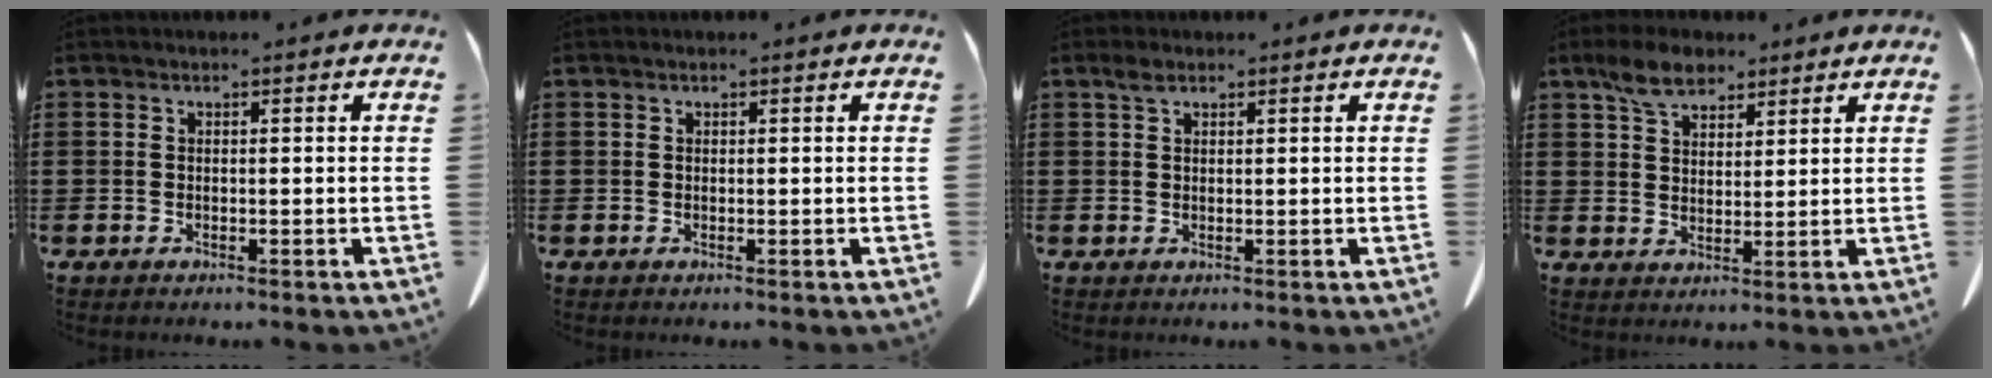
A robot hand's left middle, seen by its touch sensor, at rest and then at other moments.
{"total": 0.0}
{"total": 1.5, "force": [0.9, 0.8, 1.0], "torque": [-0.024, 0.003, 0.016]}
{"total": 6.1, "force": [4.4, 3.1, 2.9], "torque": [-0.064, 0.004, 0.081]}